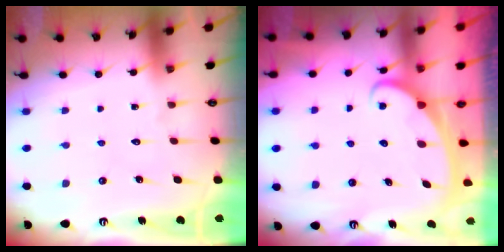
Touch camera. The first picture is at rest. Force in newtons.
{"total": 2.4, "press": 2.4, "slide": 0.4}